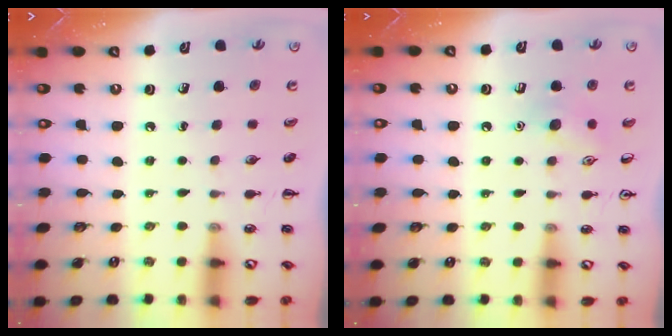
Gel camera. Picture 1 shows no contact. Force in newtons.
{"total": 7.7, "press": 7.6, "slide": 1.6}